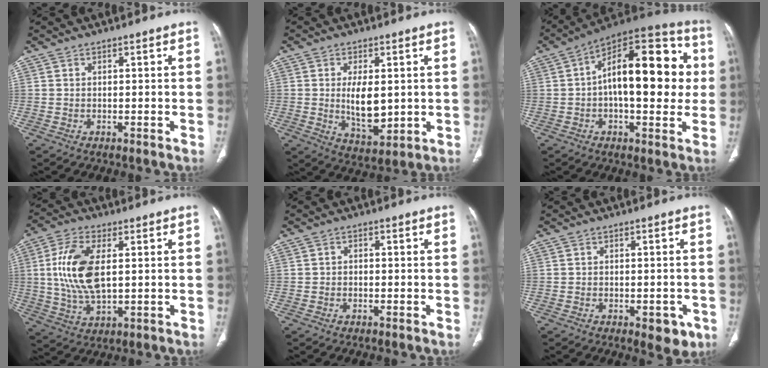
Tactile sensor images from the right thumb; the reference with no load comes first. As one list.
[{"total": 9.1, "force": [0.4, 4.6, 7.9], "torque": [-0.113, -0.017, 0.020]}, {"total": 23.4, "force": [2.1, 10.8, 20.6], "torque": [-0.277, 0.033, 0.019]}, {"total": 12.7, "force": [1.8, 6.2, 10.9], "torque": [-0.229, -0.005, 0.039]}, {"total": 1.0, "force": [-0.3, 0.9, 0.4], "torque": [0.002, 0.005, -0.008]}, {"total": 5.0, "force": [-2.2, 2.6, 3.6], "torque": [-0.020, 0.005, -0.022]}]